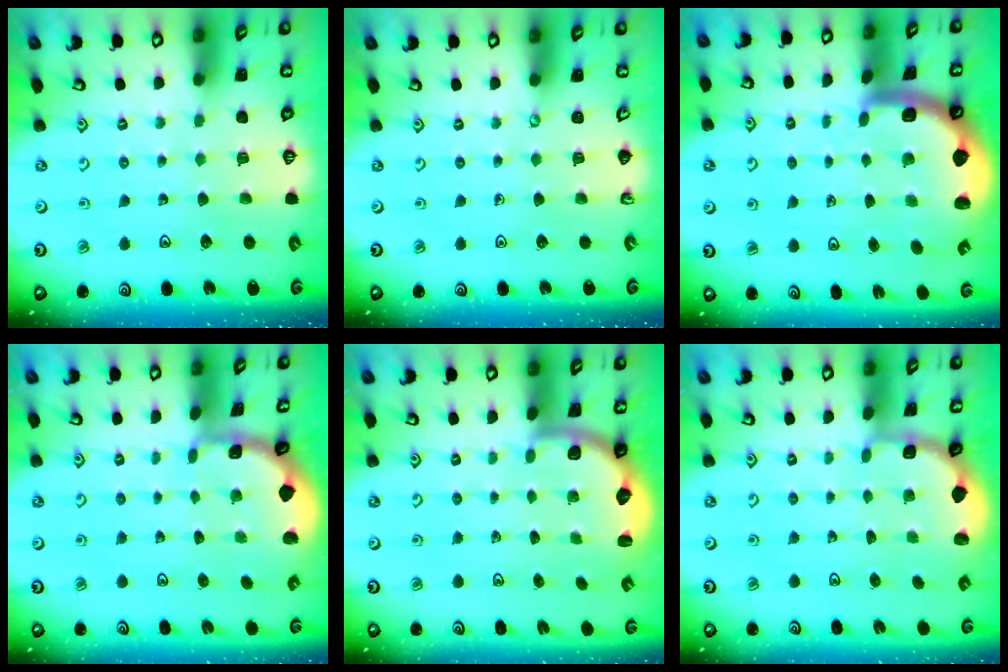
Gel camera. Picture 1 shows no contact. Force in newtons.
{"total": 0.0}
{"total": 4.7, "press": 4.5, "slide": 1.5}
{"total": 1.3, "press": 1.2, "slide": 0.2}
{"total": 2.4, "press": 2.1, "slide": 1.2}
{"total": 1.7, "press": 1.5, "slide": 0.7}